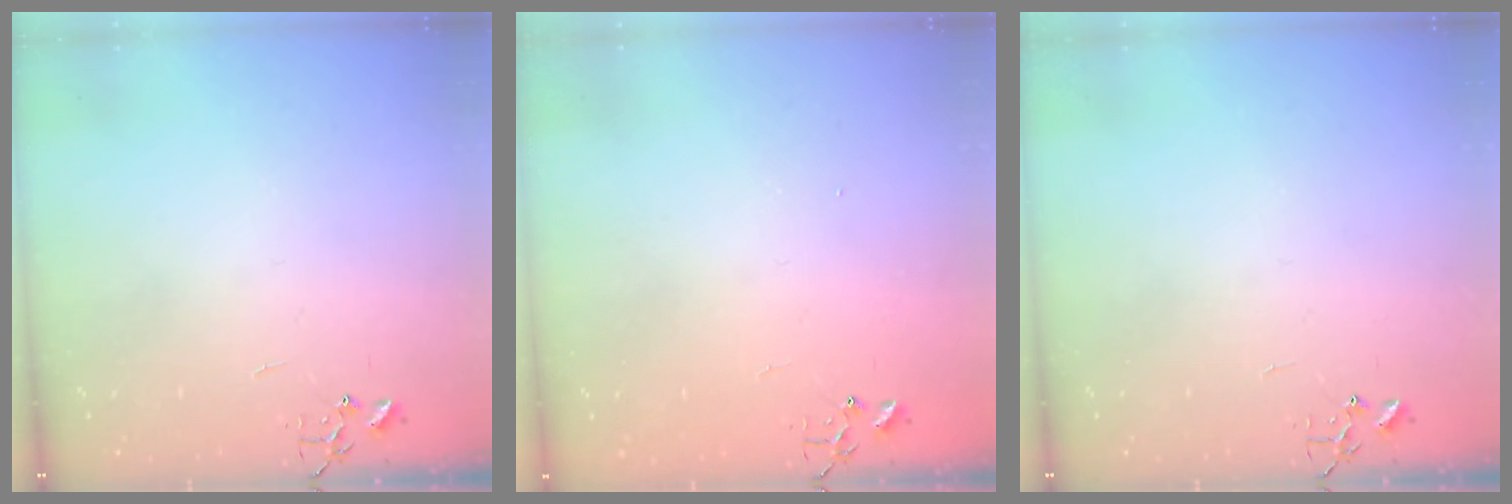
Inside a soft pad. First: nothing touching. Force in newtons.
{"total": 1.1, "press": 1.1, "slide": 0.1}
{"total": 0.0}